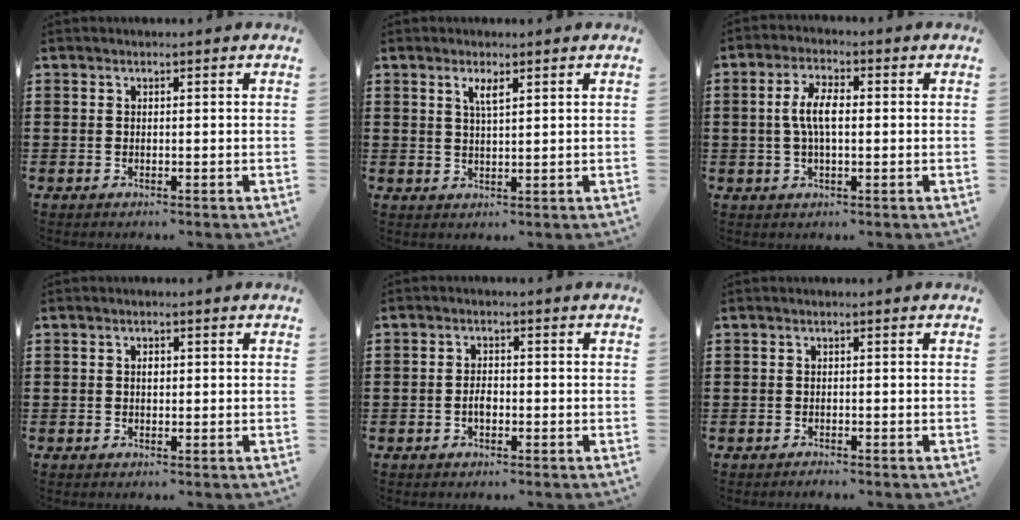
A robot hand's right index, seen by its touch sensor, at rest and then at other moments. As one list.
[{"total": 2.5, "force": [1.4, 0.6, 1.9], "torque": [-0.041, 0.003, 0.024]}, {"total": 5.6, "force": [0.0, 2.2, 5.2], "torque": [-0.111, 0.003, -0.006]}, {"total": 1.2, "force": [0.2, 0.7, 1.0], "torque": [-0.021, 0.004, 0.003]}, {"total": 2.0, "force": [-0.6, 1.0, 1.6], "torque": [-0.032, 0.000, -0.010]}, {"total": 0.6, "force": [-0.6, 0.1, 0.0], "torque": [-0.001, 0.001, -0.014]}]